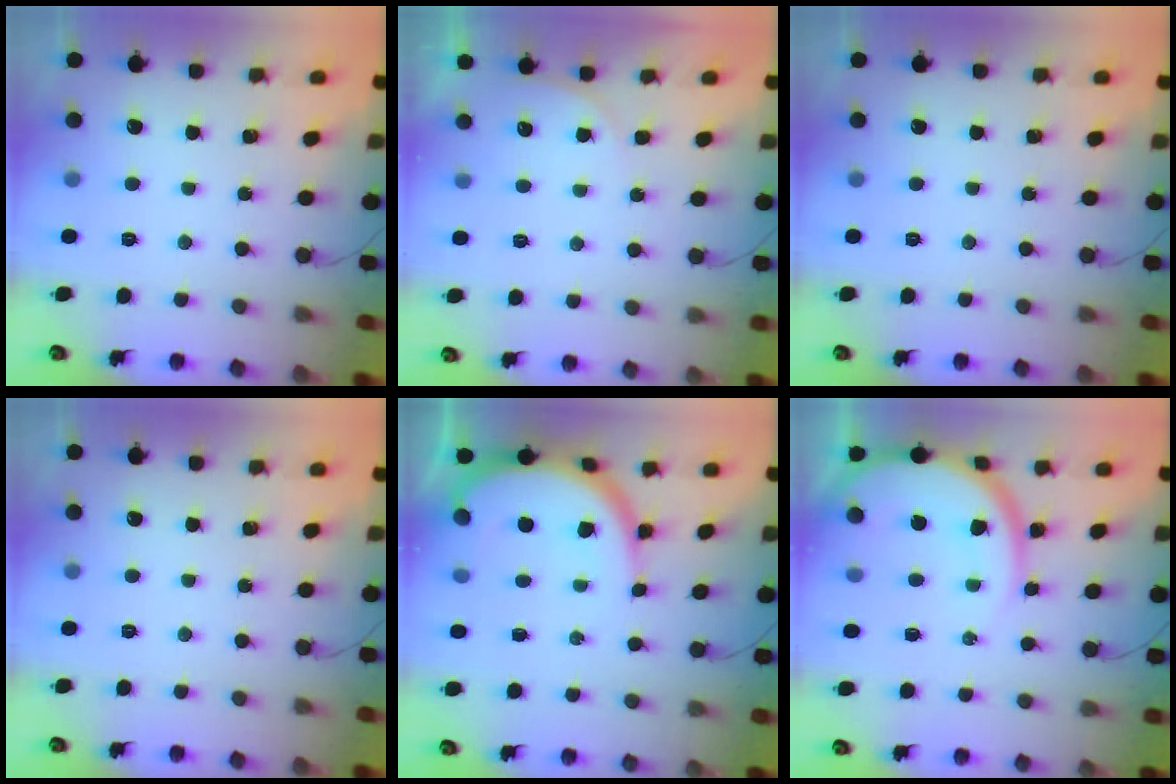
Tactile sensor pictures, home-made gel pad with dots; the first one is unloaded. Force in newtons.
{"total": 3.2, "press": 2.6, "slide": 1.9}
{"total": 0.0}
{"total": 0.0}
{"total": 11.0, "press": 11.0, "slide": 0.9}
{"total": 13.7, "press": 13.6, "slide": 1.9}